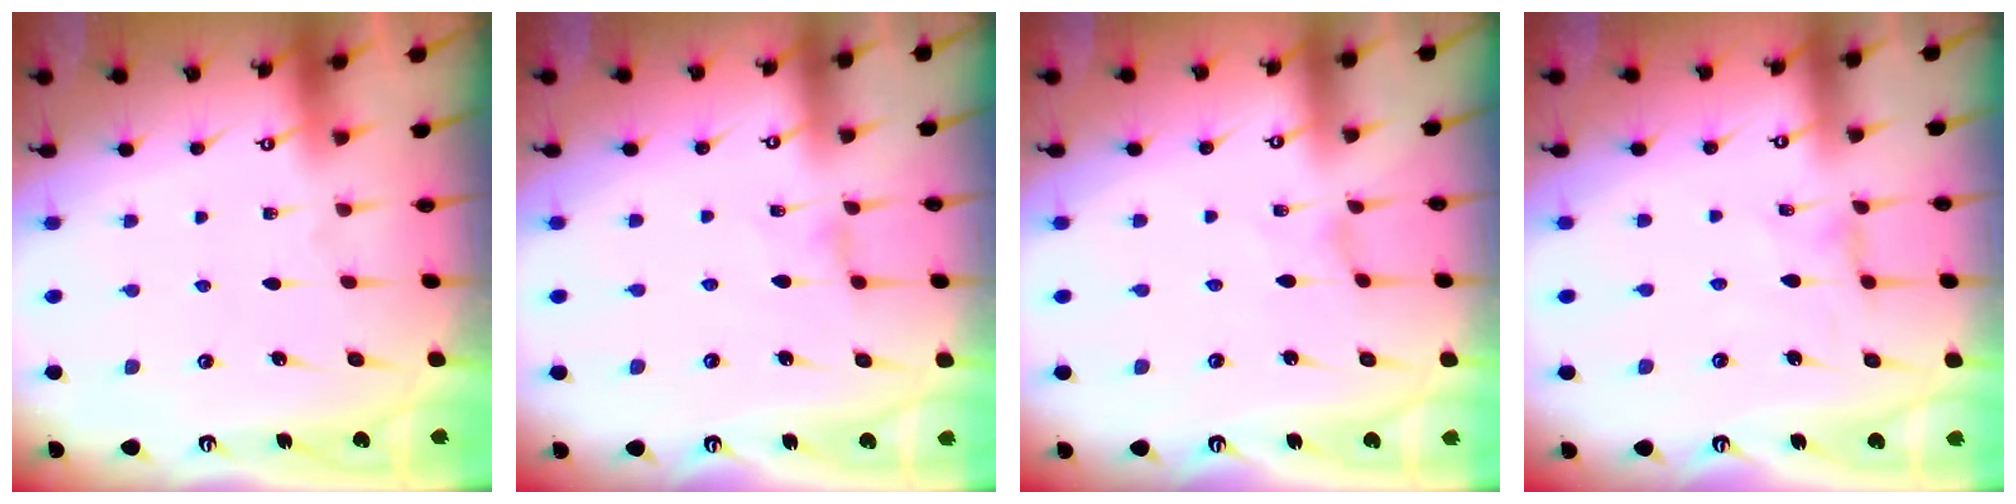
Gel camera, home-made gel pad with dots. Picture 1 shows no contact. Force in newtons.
{"total": 0.9, "press": 0.8, "slide": 0.3}
{"total": 0.0}
{"total": 0.5, "press": 0.5, "slide": 0.2}